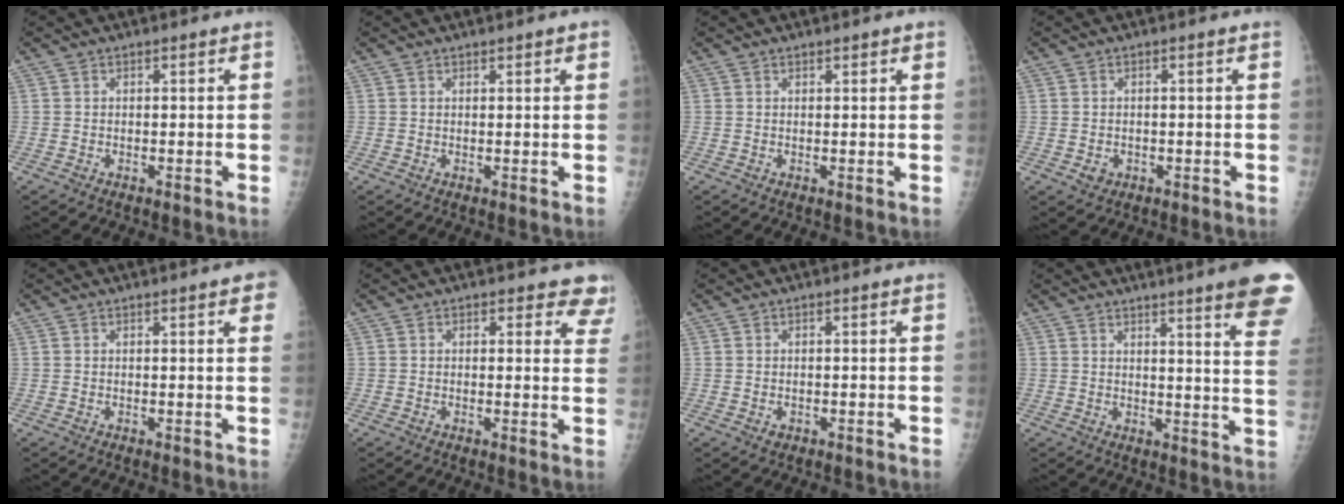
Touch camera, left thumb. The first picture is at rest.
{"total": 1.7, "force": [1.1, 0.5, 1.2], "torque": [-0.012, -0.001, 0.012]}
{"total": 0.9, "force": [0.6, 0.3, 0.6], "torque": [-0.004, -0.001, 0.008]}
{"total": 1.9, "force": [-0.5, 1.6, 0.8], "torque": [-0.005, 0.002, -0.002]}
{"total": 4.8, "force": [2.6, 0.9, 4.0], "torque": [-0.032, 0.004, 0.025]}
{"total": 6.2, "force": [5.2, 2.9, 1.5], "torque": [0.032, -0.020, 0.035]}
{"total": 0.8, "force": [-0.2, 0.7, 0.5], "torque": [-0.006, -0.001, 0.001]}
{"total": 15.7, "force": [11.3, 0.8, 10.8], "torque": [-0.110, -0.063, 0.122]}